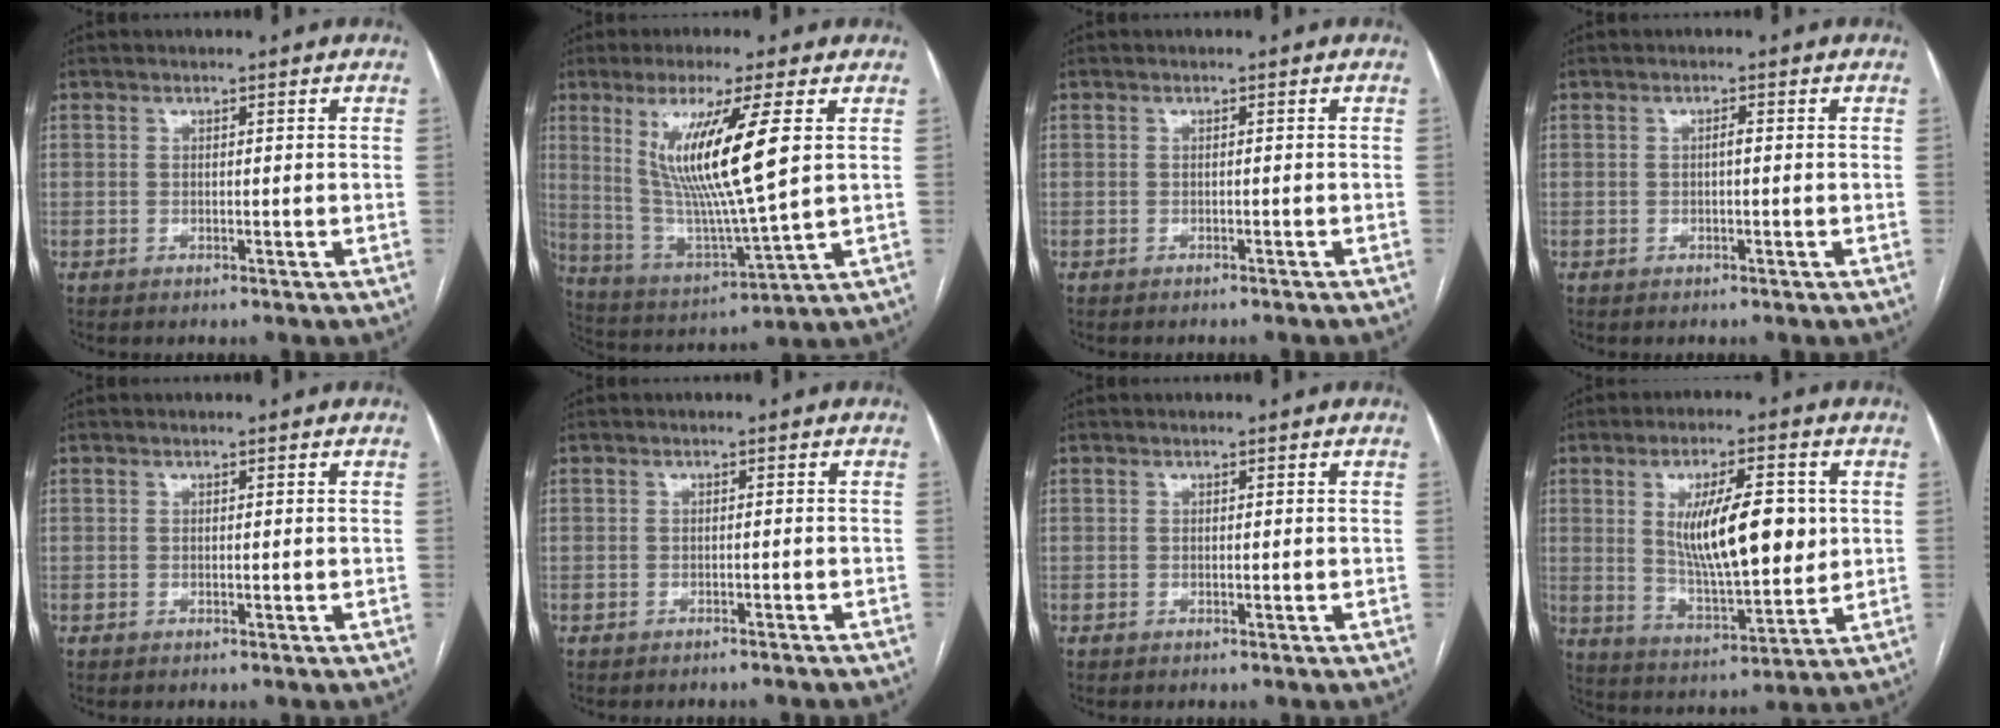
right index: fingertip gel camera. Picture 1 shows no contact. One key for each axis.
{"total": 15.4, "fx": 4.2, "fy": -0.1, "fz": 14.8, "tx": -0.294, "ty": -0.020, "tz": 0.083}
{"total": 2.0, "fx": -1.8, "fy": 0.2, "fz": 0.8, "tx": -0.013, "ty": -0.001, "tz": -0.020}
{"total": 0.8, "fx": -0.1, "fy": 0.1, "fz": 0.8, "tx": -0.013, "ty": 0.002, "tz": -0.001}
{"total": 0.0}
{"total": 3.9, "fx": -3.6, "fy": 0.5, "fz": 1.3, "tx": -0.020, "ty": -0.003, "tz": -0.042}
{"total": 0.0}
{"total": 13.6, "fx": 2.5, "fy": 3.7, "fz": 12.8, "tx": -0.227, "ty": -0.003, "tz": 0.048}